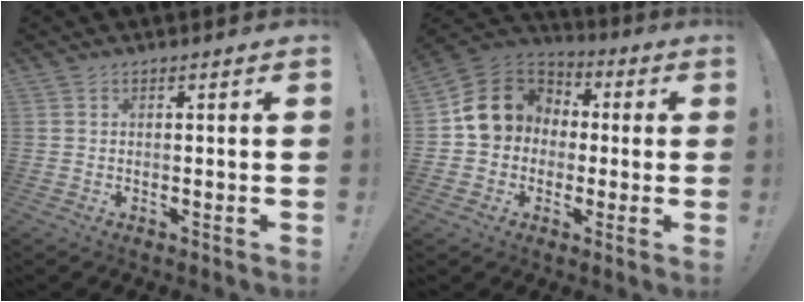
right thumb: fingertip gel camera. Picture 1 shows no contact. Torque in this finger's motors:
{"motor_torque": [0.45, 0.90, 0.03, 0.03, 0.06]}